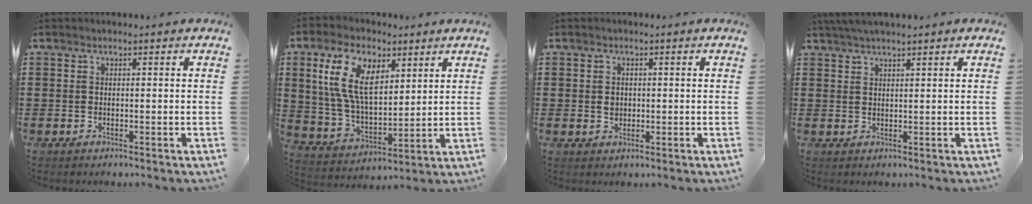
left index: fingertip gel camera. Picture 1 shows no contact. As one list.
[{"total": 11.7, "force": [5.7, 6.1, 8.3], "torque": [-0.185, 0.010, 0.106]}, {"total": 1.4, "force": [0.1, 1.3, 0.6], "torque": [-0.016, 0.008, 0.001]}, {"total": 1.8, "force": [1.6, -0.2, 0.8], "torque": [-0.019, 0.003, 0.030]}]